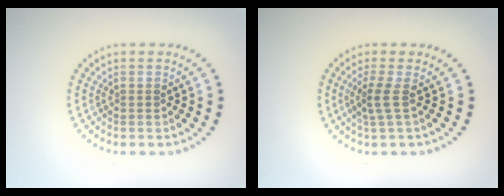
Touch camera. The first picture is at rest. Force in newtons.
{"total": 1.9, "press": 1.3, "slide": 1.4}